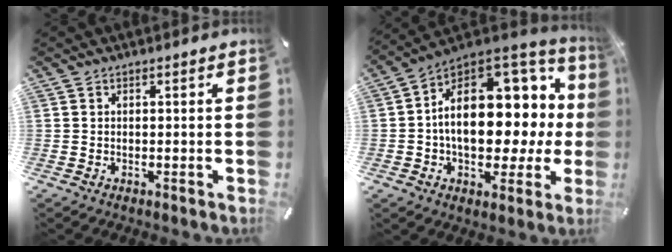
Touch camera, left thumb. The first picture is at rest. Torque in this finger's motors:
{"motor_torque": [0.92, 1.36, 1.54, 0.93, 0.27]}